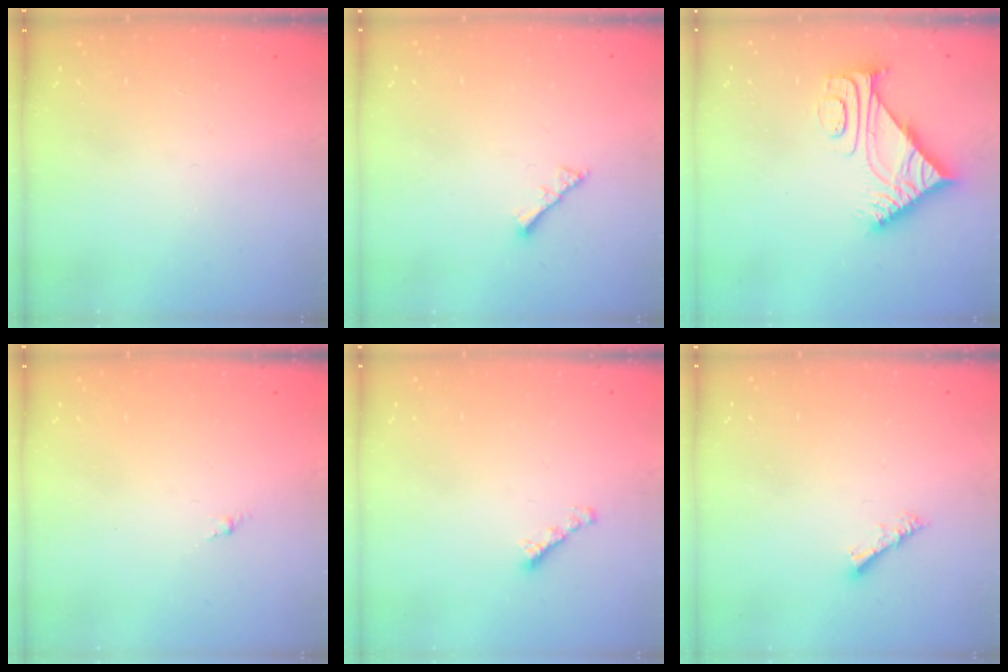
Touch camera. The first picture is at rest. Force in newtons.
{"total": 2.8, "press": 2.8, "slide": 0.6}
{"total": 8.7, "press": 8.7, "slide": 0.8}
{"total": 0.0}
{"total": 2.2, "press": 2.1, "slide": 0.5}
{"total": 4.2, "press": 4.2, "slide": 0.5}